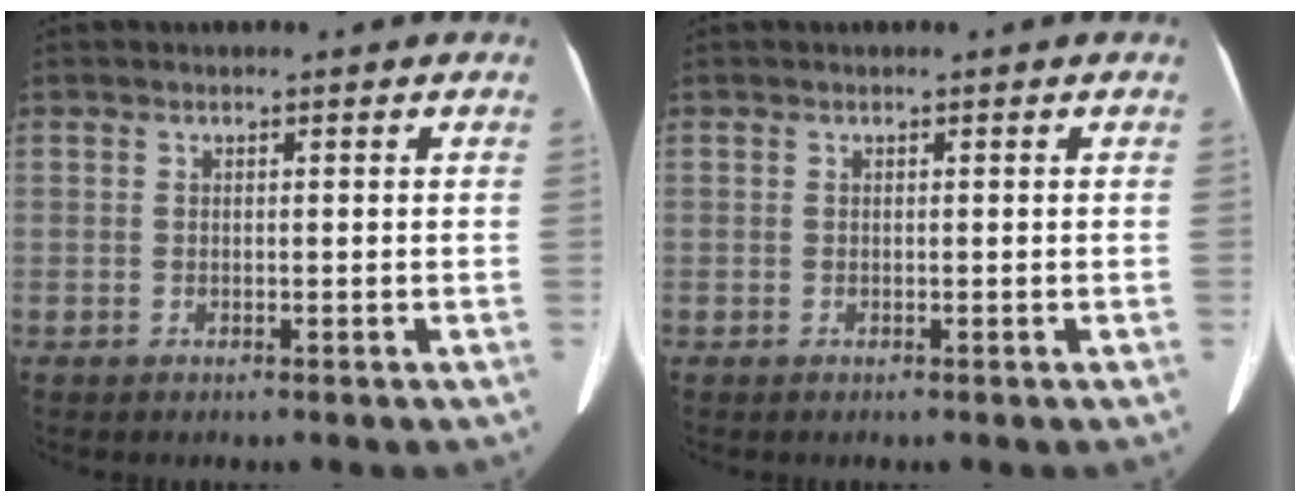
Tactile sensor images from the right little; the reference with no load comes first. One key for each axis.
{"total": 0.0}